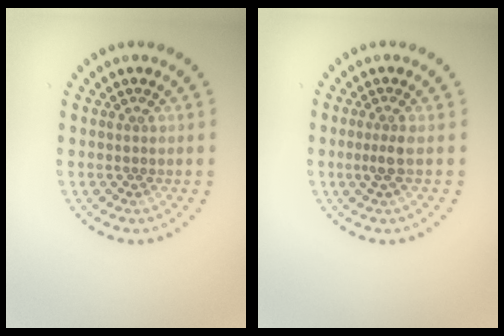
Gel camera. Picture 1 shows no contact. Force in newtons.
{"total": 1.3, "press": 1.0, "slide": 0.8}